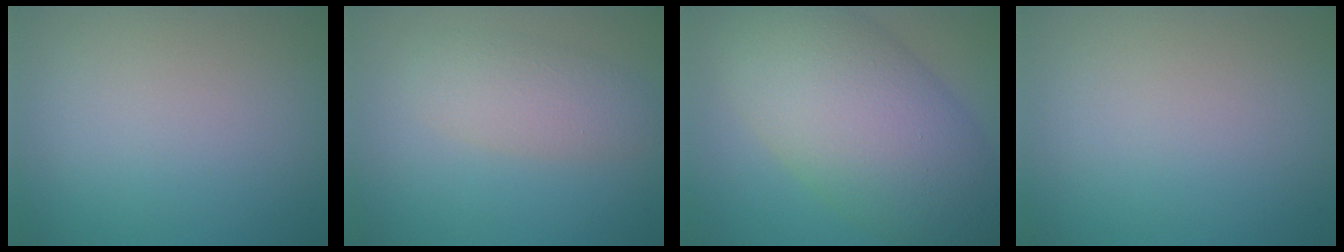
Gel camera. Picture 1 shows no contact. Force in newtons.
{"total": 3.2, "press": 3.2, "slide": 0.2}
{"total": 12.5, "press": 12.5, "slide": 0.5}
{"total": 0.0}